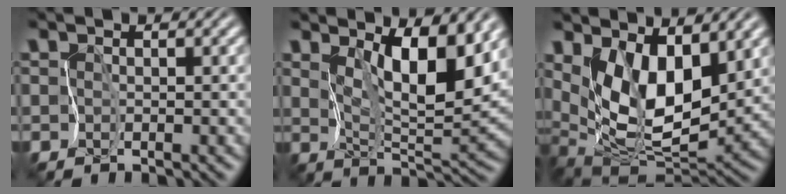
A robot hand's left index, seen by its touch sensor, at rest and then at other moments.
{"total": 6.8, "force": [3.4, 2.1, 5.5], "torque": [-0.091, -0.014, 0.058]}
{"total": 8.9, "force": [2.9, 4.4, 7.2], "torque": [-0.131, -0.017, 0.049]}